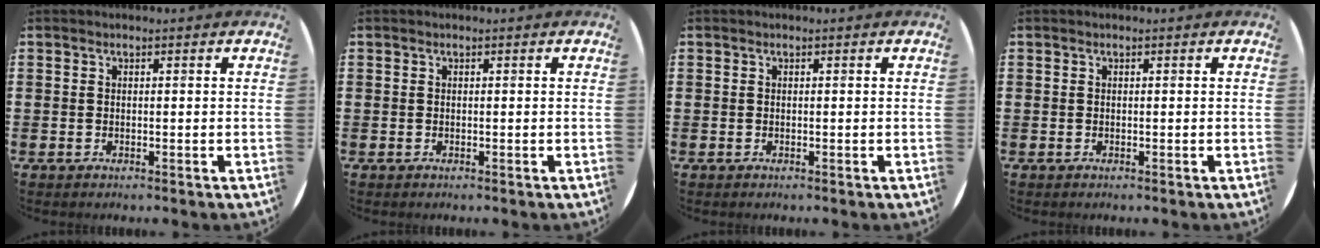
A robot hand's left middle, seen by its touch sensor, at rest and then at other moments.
{"total": 0.0}
{"total": 0.0}
{"total": 0.0}